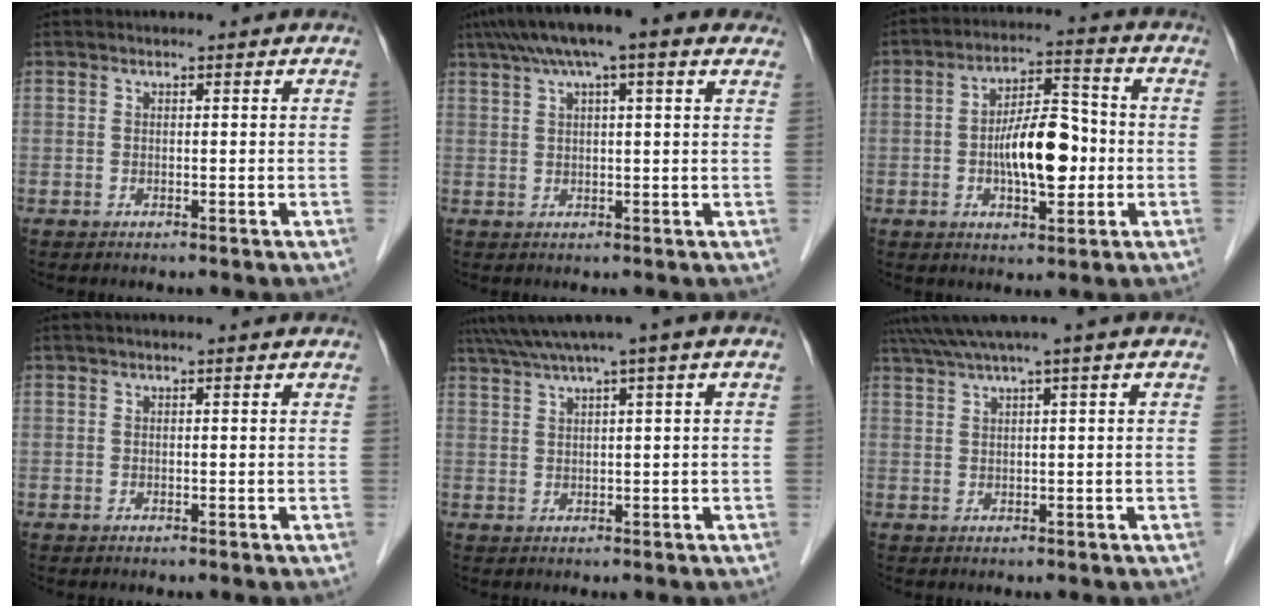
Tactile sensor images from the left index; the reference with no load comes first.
{"total": 11.8, "force": [7.5, 1.8, 8.9], "torque": [-0.143, 0.051, 0.108]}
{"total": 10.0, "force": [-1.4, 3.6, 9.2], "torque": [-0.168, 0.015, -0.023]}
{"total": 0.0}
{"total": 5.8, "force": [3.3, -0.6, 4.8], "torque": [-0.090, 0.033, 0.059]}
{"total": 4.5, "force": [2.6, -0.8, 3.6], "torque": [-0.076, 0.026, 0.052]}